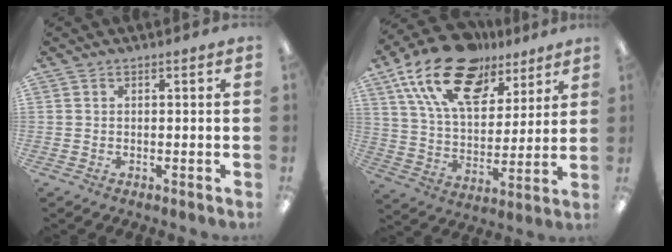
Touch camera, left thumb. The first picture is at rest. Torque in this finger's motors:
{"motor_torque": [0.59, 0.67, 1.52, -1.25, 0.42]}